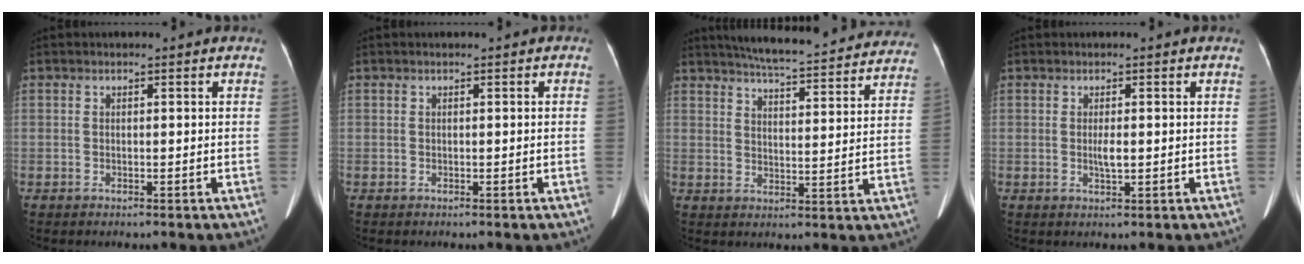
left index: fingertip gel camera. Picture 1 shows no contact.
{"total": 0.0}
{"total": 23.9, "force": [21.9, 3.7, 8.9], "torque": [-0.133, -0.024, 0.268]}
{"total": 1.4, "force": [0.2, 0.2, 1.3], "torque": [-0.028, -0.003, 0.003]}